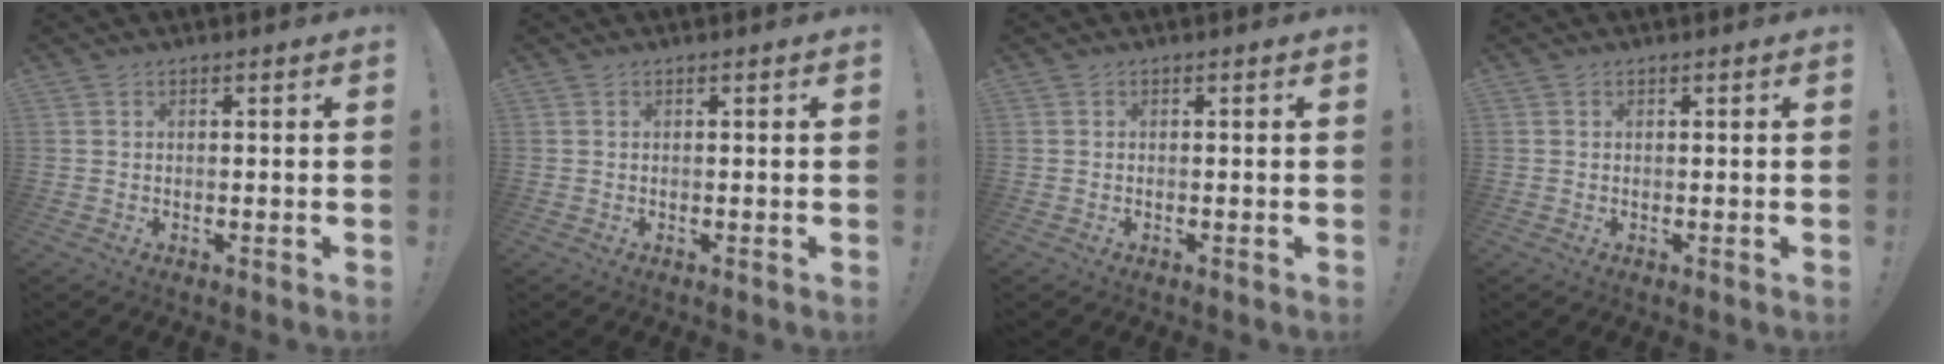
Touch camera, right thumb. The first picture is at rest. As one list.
[{"total": 0.0}, {"total": 0.0}, {"total": 0.0}]